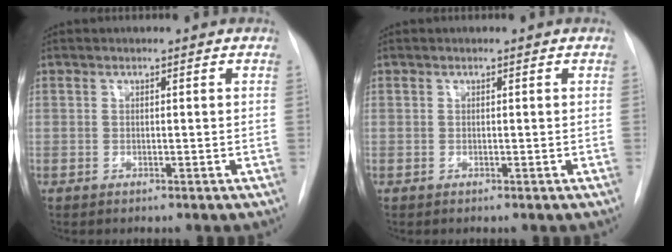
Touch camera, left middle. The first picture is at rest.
{"total": 0.0}